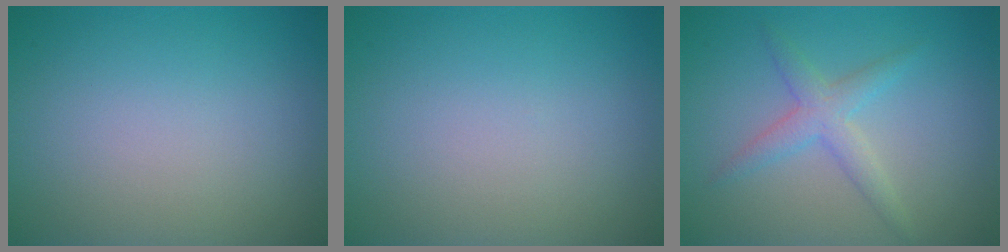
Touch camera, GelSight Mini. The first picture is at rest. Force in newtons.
{"total": 0.0}
{"total": 2.5, "press": 2.5, "slide": 0.1}